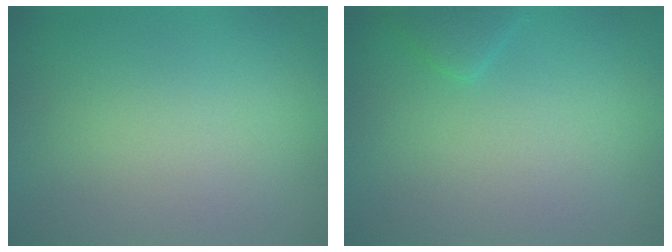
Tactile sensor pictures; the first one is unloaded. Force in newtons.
{"total": 1.3, "press": 1.3, "slide": 0.1}